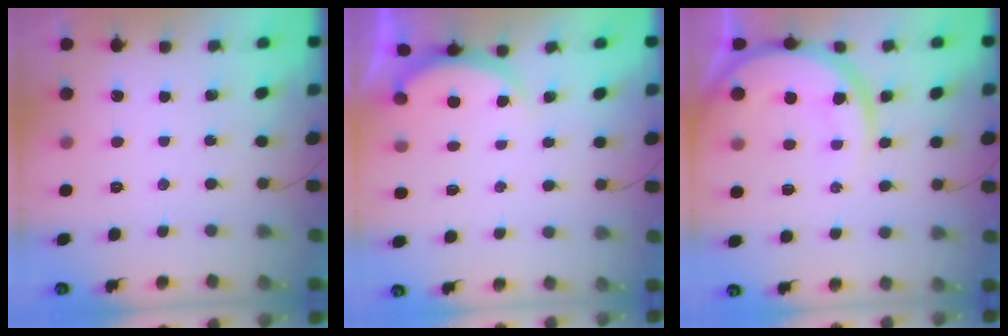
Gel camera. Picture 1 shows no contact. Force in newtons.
{"total": 2.5, "press": 2.5, "slide": 0.5}
{"total": 13.0, "press": 13.0, "slide": 0.8}